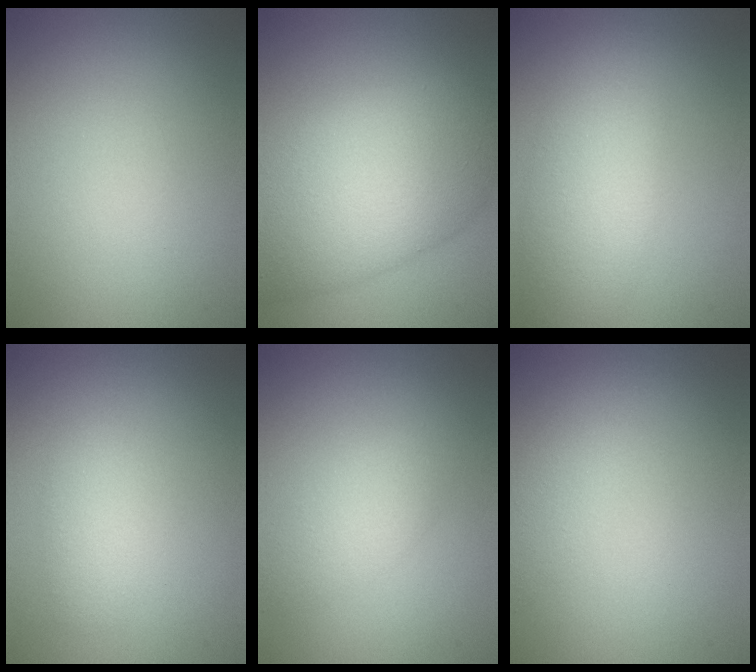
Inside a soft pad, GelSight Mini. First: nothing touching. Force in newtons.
{"total": 10.3, "press": 10.3, "slide": 0.2}
{"total": 5.2, "press": 5.2, "slide": 0.3}
{"total": 1.9, "press": 1.9, "slide": 0.1}
{"total": 2.4, "press": 2.4, "slide": 0.1}
{"total": 2.4, "press": 2.4, "slide": 0.2}